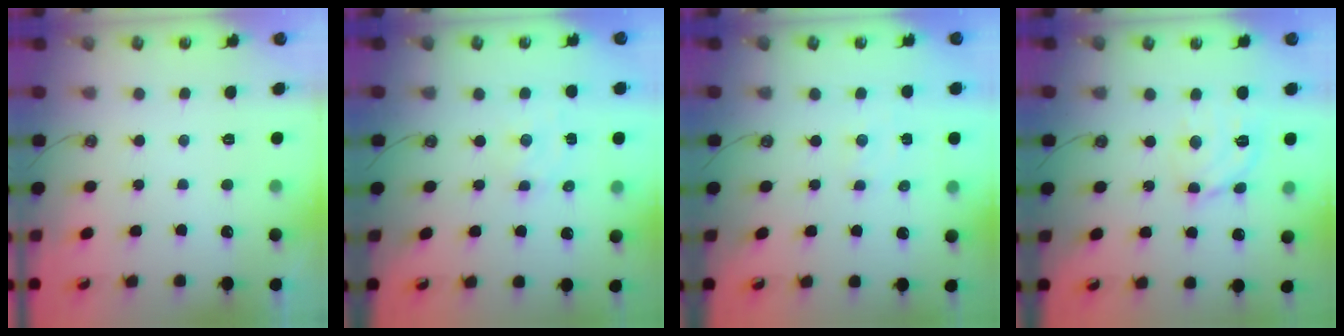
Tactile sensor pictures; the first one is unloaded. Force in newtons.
{"total": 2.1, "press": 2.1, "slide": 0.5}
{"total": 2.4, "press": 2.4, "slide": 0.5}
{"total": 12.5, "press": 12.4, "slide": 1.0}